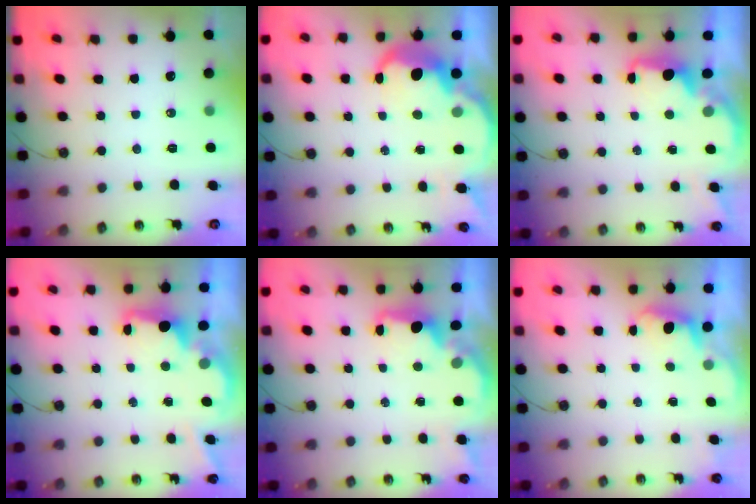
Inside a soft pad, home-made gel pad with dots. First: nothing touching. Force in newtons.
{"total": 7.9, "press": 7.9, "slide": 0.6}
{"total": 2.0, "press": 1.8, "slide": 0.8}
{"total": 3.0, "press": 2.9, "slide": 0.5}
{"total": 2.0, "press": 1.8, "slide": 0.8}
{"total": 0.8, "press": 0.4, "slide": 0.7}